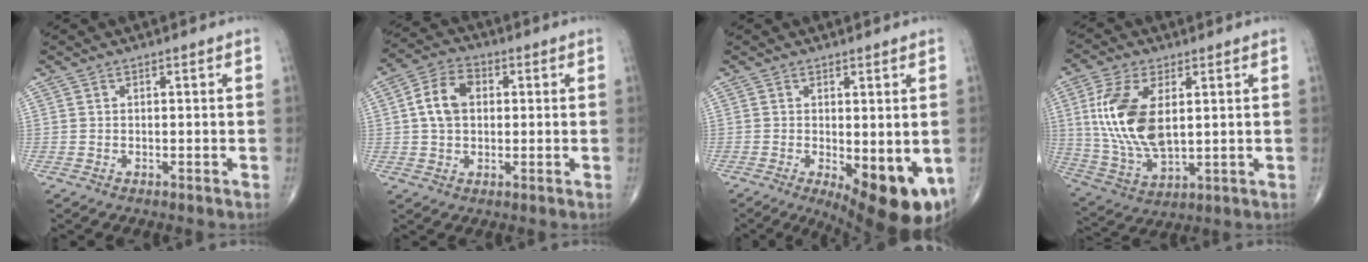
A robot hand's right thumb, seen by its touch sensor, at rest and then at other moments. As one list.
[{"total": 8.2, "force": [1.1, 5.7, 5.8], "torque": [-0.101, 0.018, 0.015]}, {"total": 13.4, "force": [-3.8, 4.8, 11.9], "torque": [-0.140, -0.025, -0.038]}, {"total": 15.1, "force": [2.9, 7.8, 12.6], "torque": [-0.257, -0.013, 0.067]}]